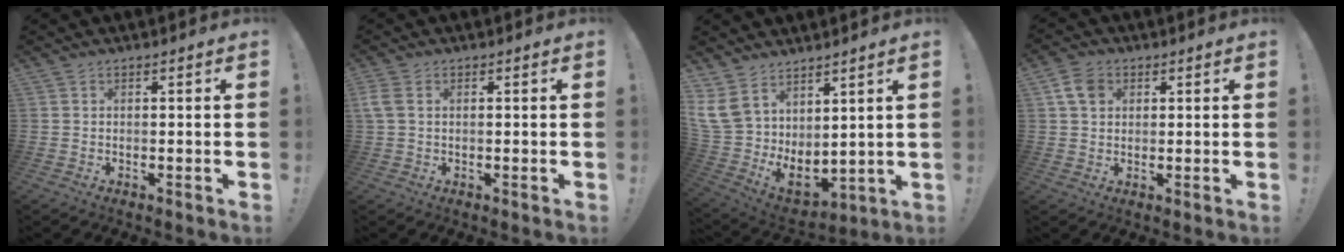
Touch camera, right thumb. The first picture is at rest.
{"total": 2.8, "force": [0.8, 1.7, 2.1], "torque": [-0.045, 0.003, 0.014]}
{"total": 10.2, "force": [3.5, 7.2, 6.3], "torque": [-0.137, -0.054, 0.071]}
{"total": 6.4, "force": [2.1, 4.8, 3.7], "torque": [-0.064, 0.009, 0.045]}